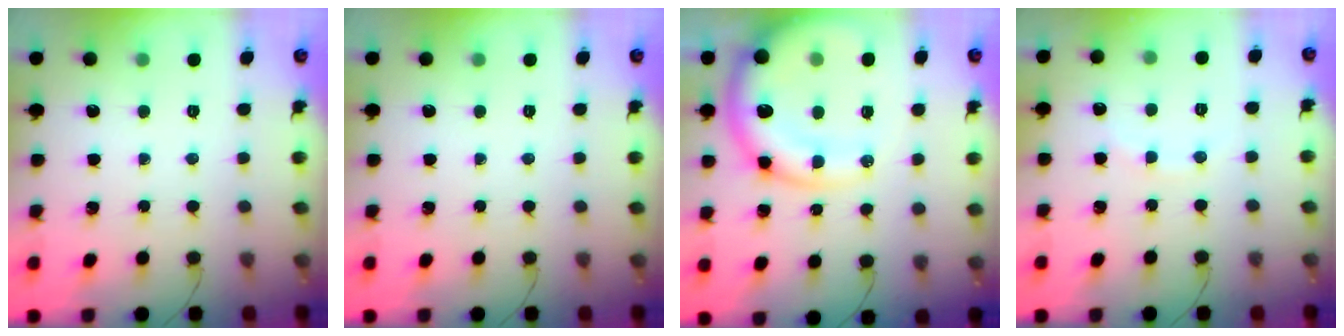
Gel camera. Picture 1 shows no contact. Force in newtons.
{"total": 0.0}
{"total": 17.4, "press": 16.9, "slide": 4.4}
{"total": 4.9, "press": 4.8, "slide": 1.0}